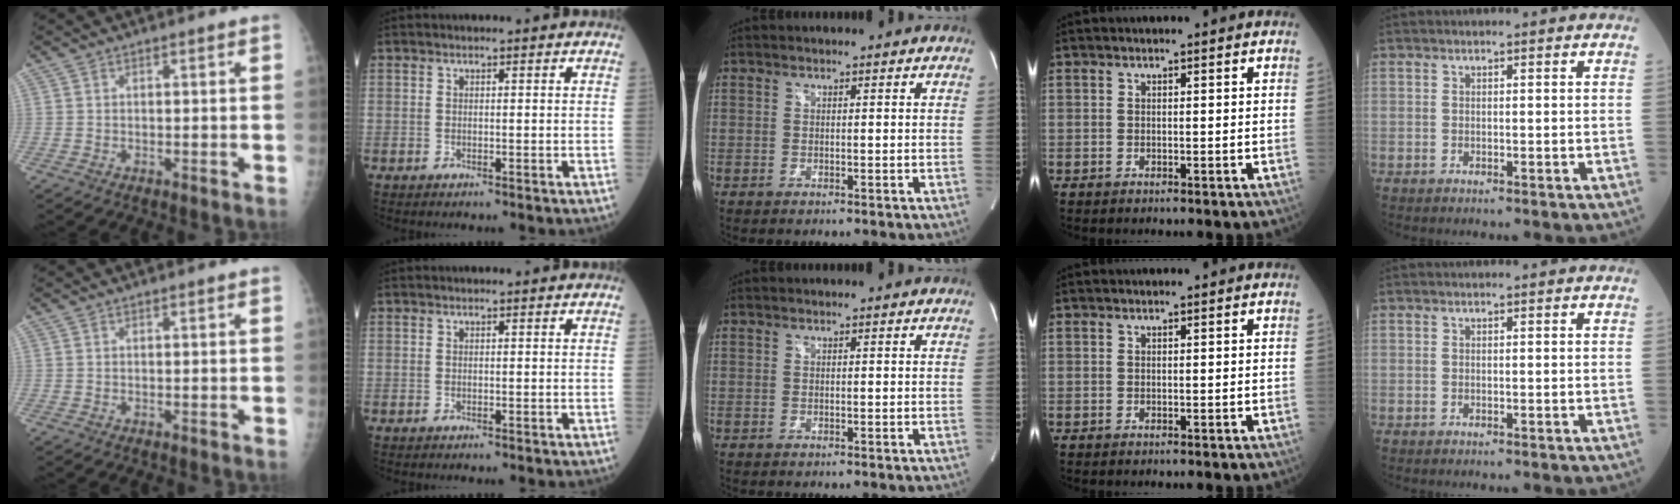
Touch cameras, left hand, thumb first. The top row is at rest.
{}